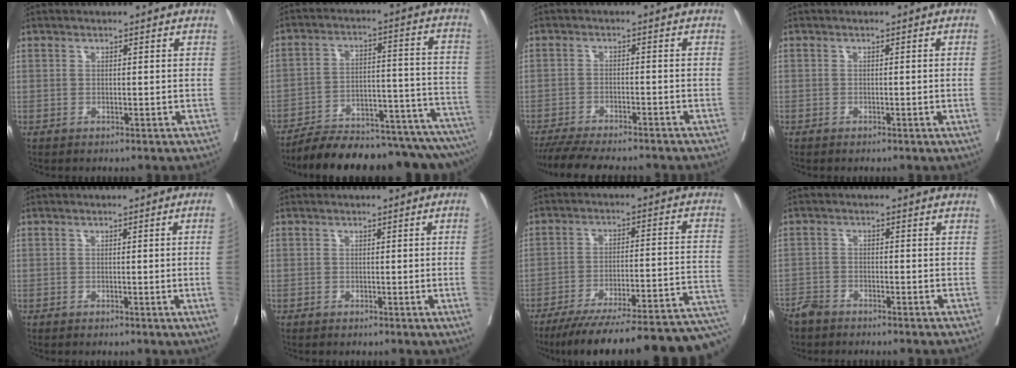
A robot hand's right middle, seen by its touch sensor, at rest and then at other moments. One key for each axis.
{"total": 23.3, "fx": -21.1, "fy": 2.3, "fz": 9.6, "tx": -0.081, "ty": 0.015, "tz": -0.293}
{"total": 12.6, "fx": -11.2, "fy": 2.0, "fz": 5.4, "tx": -0.091, "ty": -0.016, "tz": -0.161}
{"total": 1.2, "fx": -0.2, "fy": -0.5, "fz": 1.0, "tx": -0.008, "ty": 0.000, "tz": -0.005}
{"total": 4.4, "fx": -0.7, "fy": -1.6, "fz": 4.1, "tx": -0.039, "ty": -0.007, "tz": -0.011}
{"total": 3.4, "fx": -0.6, "fy": -1.3, "fz": 3.1, "tx": -0.033, "ty": -0.005, "tz": -0.009}
{"total": 25.9, "fx": -21.5, "fy": 2.2, "fz": 14.4, "tx": -0.133, "ty": -0.005, "tz": -0.289}
{"total": 3.9, "fx": -3.5, "fy": 1.4, "fz": 0.9, "tx": -0.018, "ty": -0.005, "tz": -0.069}